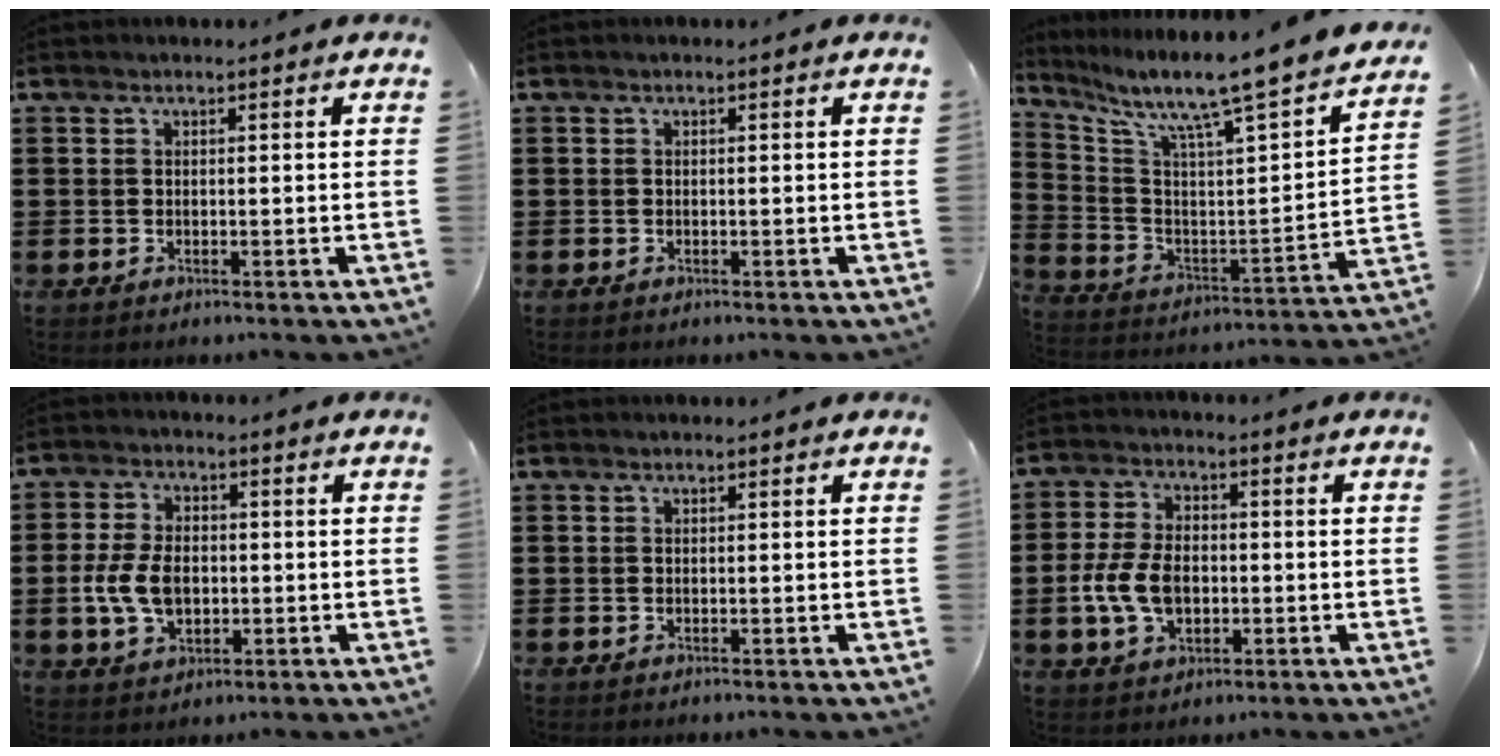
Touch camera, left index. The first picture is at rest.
{"total": 0.0}
{"total": 8.8, "force": [7.5, -0.2, 4.6], "torque": [-0.117, -0.074, 0.110]}
{"total": 7.2, "force": [-0.9, 4.7, 5.4], "torque": [-0.127, 0.004, -0.022]}
{"total": 0.0}
{"total": 7.8, "force": [-1.5, 4.9, 5.8], "torque": [-0.139, 0.003, -0.033]}